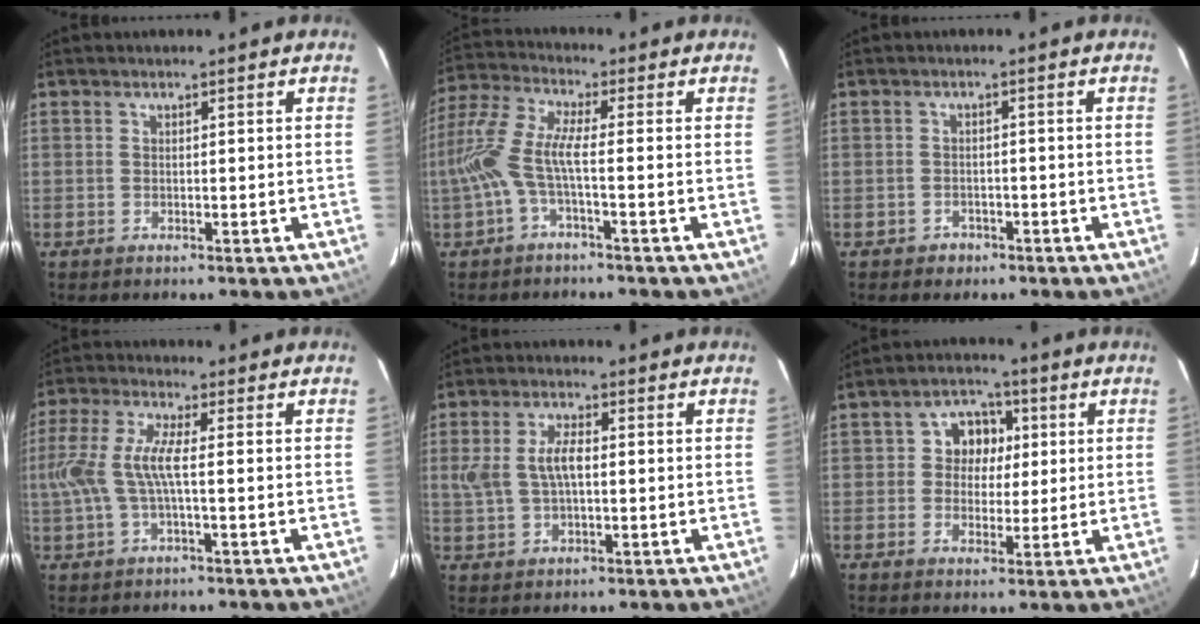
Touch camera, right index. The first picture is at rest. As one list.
[{"total": 8.9, "force": [-2.6, 1.4, 8.4], "torque": [-0.192, 0.004, -0.055]}, {"total": 2.8, "force": [-1.7, 2.2, 0.4], "torque": [-0.013, 0.007, -0.022]}, {"total": 8.4, "force": [-0.7, 1.9, 8.2], "torque": [-0.181, 0.004, -0.009]}, {"total": 6.2, "force": [0.4, 3.1, 5.4], "torque": [-0.112, 0.009, 0.012]}, {"total": 6.3, "force": [0.7, 5.8, 2.5], "torque": [-0.035, 0.024, 0.009]}]